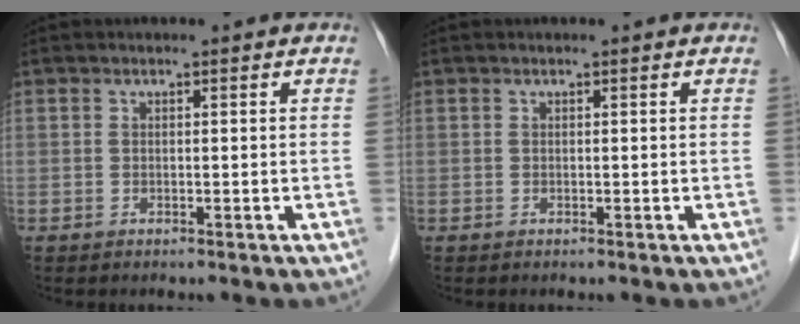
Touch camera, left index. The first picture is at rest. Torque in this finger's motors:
{"motor_torque": [0.00, 0.05, -0.02, 0.00]}